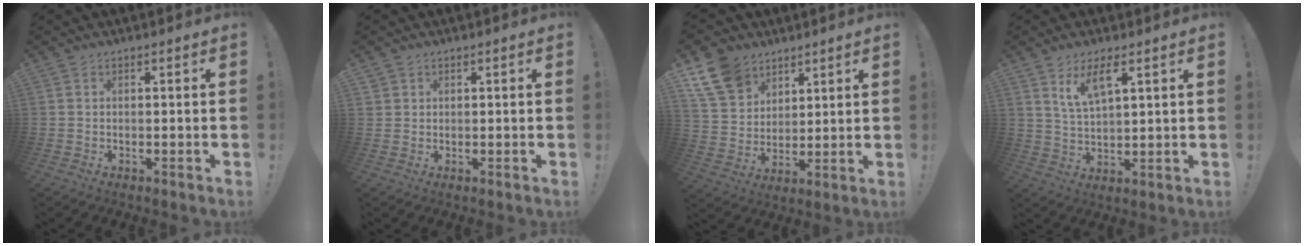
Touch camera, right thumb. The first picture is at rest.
{"total": 1.6, "force": [1.1, 1.2, 0.2], "torque": [-0.003, -0.005, 0.020]}
{"total": 13.8, "force": [8.5, 9.8, 4.8], "torque": [-0.098, -0.042, 0.172]}
{"total": 7.5, "force": [4.6, 2.1, 5.5], "torque": [-0.104, -0.016, 0.080]}